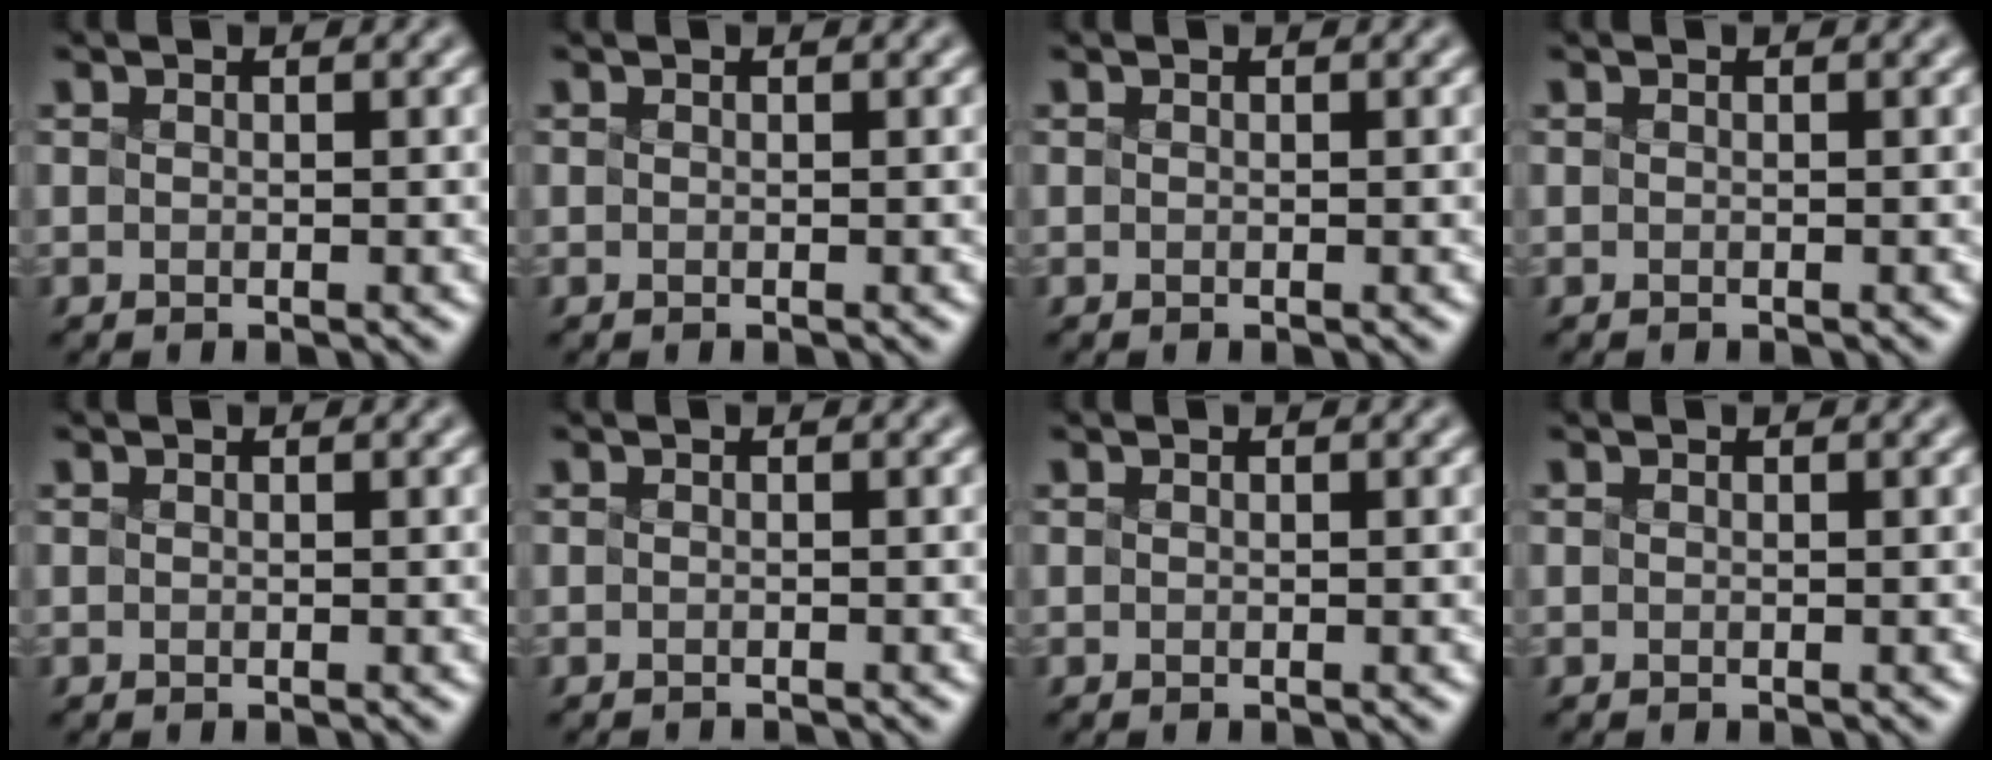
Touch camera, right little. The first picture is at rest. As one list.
[{"total": 0.0}, {"total": 0.0}, {"total": 0.0}, {"total": 0.0}, {"total": 1.0, "force": [-1.0, -0.1, 0.1], "torque": [-0.002, -0.006, -0.016]}, {"total": 0.0}, {"total": 0.0}]